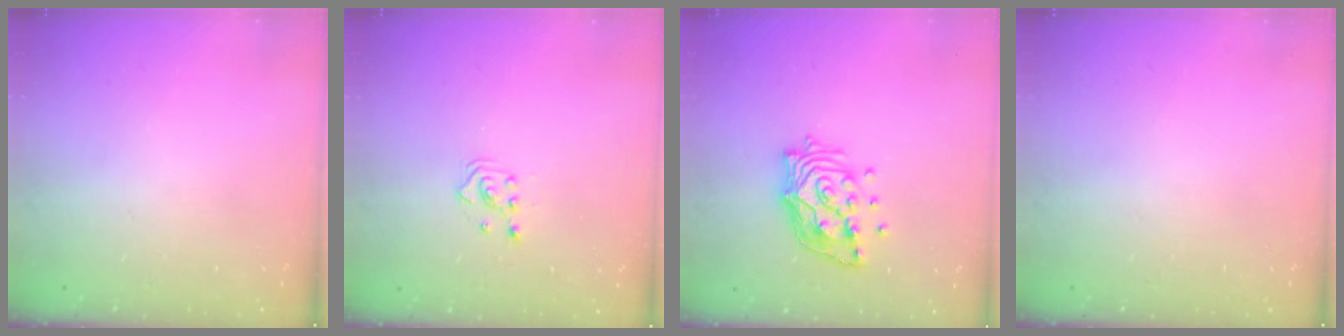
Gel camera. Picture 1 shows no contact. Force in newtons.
{"total": 2.5, "press": 2.5, "slide": 0.3}
{"total": 13.4, "press": 13.3, "slide": 1.3}
{"total": 0.0}